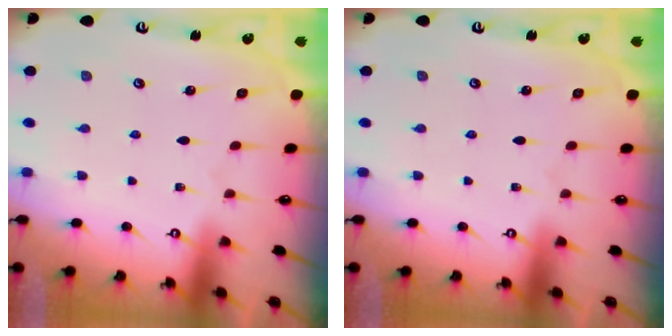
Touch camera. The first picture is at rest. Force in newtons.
{"total": 0.0}